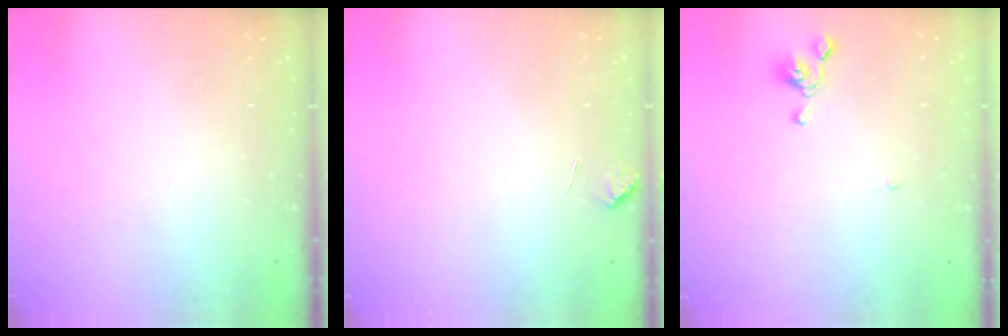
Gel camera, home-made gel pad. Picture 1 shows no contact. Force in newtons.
{"total": 0.8, "press": 0.4, "slide": 0.7}
{"total": 3.2, "press": 3.2, "slide": 0.5}